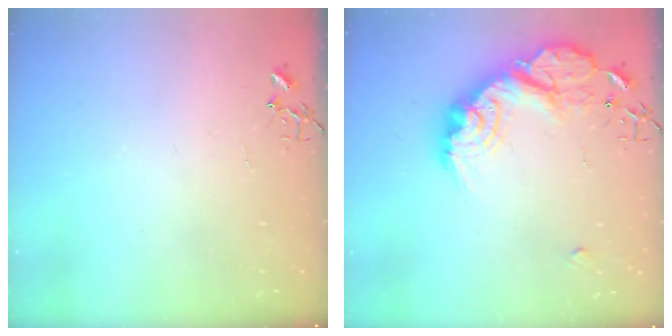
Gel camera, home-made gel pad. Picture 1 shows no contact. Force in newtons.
{"total": 20.7, "press": 20.6, "slide": 1.1}